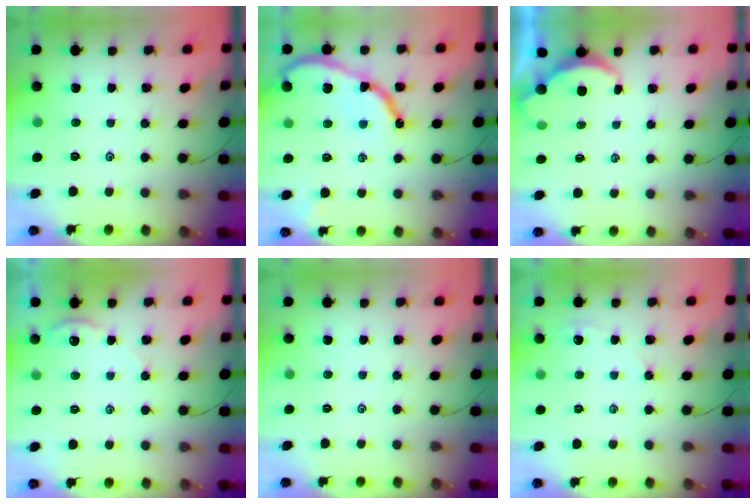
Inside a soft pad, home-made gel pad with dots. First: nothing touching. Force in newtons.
{"total": 12.2, "press": 12.1, "slide": 1.1}
{"total": 2.7, "press": 2.7, "slide": 0.3}
{"total": 2.4, "press": 2.4, "slide": 0.3}
{"total": 0.0}
{"total": 3.2, "press": 3.2, "slide": 0.4}